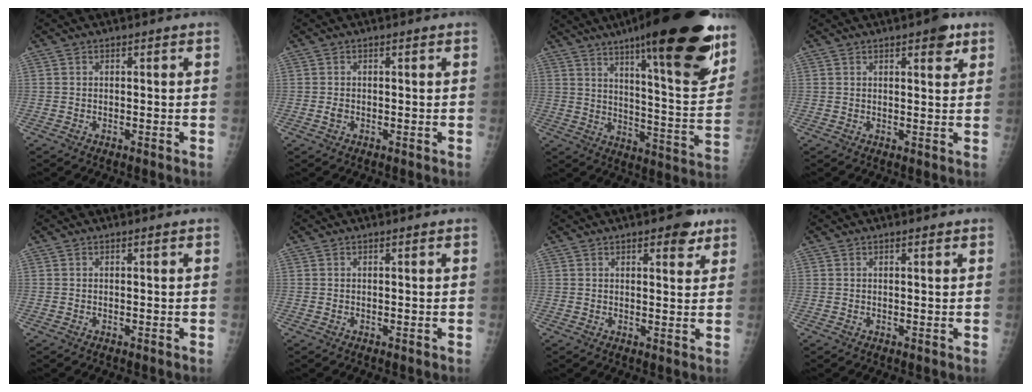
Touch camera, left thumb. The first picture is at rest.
{"total": 1.0, "force": [-0.1, 0.6, 0.8], "torque": [-0.013, -0.001, -0.001]}
{"total": 29.0, "force": [18.4, 5.7, 21.7], "torque": [-0.303, -0.055, 0.268]}
{"total": 4.1, "force": [2.4, 1.5, 3.0], "torque": [-0.028, -0.010, 0.028]}
{"total": 0.0}
{"total": 0.0}
{"total": 5.0, "force": [3.0, 2.0, 3.4], "torque": [-0.028, -0.013, 0.034]}
{"total": 1.0, "force": [0.7, 0.3, 0.7], "torque": [-0.010, -0.002, 0.010]}